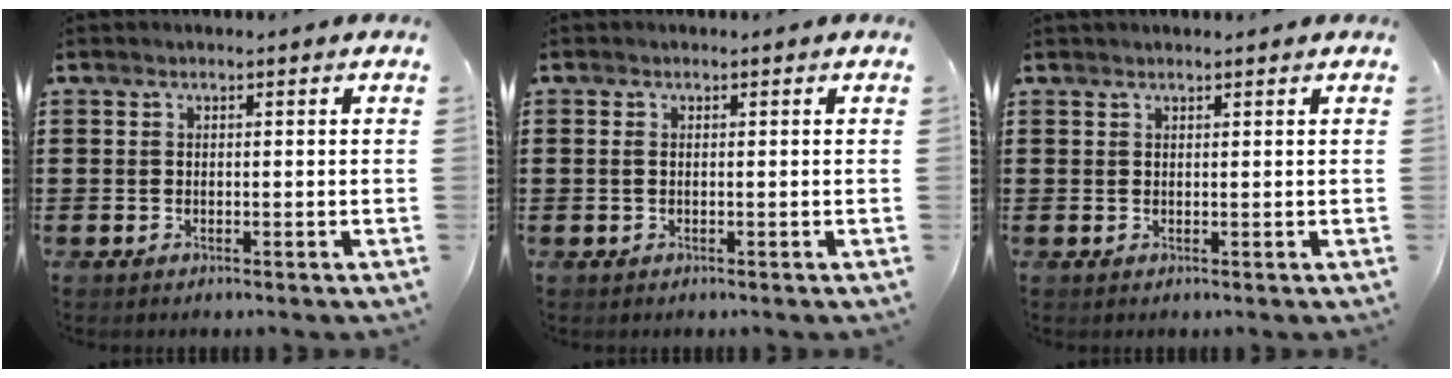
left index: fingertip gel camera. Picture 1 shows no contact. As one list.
[{"total": 0.8, "force": [-0.1, 0.4, 0.7], "torque": [-0.016, 0.001, -0.002]}, {"total": 0.7, "force": [0.6, 0.0, 0.3], "torque": [-0.006, -0.001, 0.012]}]